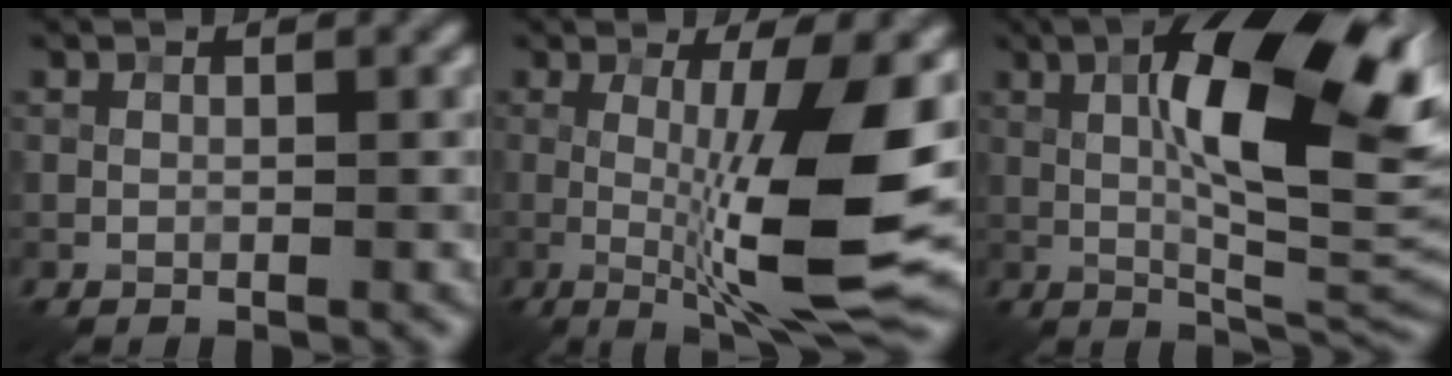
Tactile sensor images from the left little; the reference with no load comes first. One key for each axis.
{"total": 11.5, "fx": -0.8, "fy": 2.4, "fz": 11.3, "tx": -0.179, "ty": -0.014, "tz": -0.009}
{"total": 13.9, "fx": 2.6, "fy": 4.5, "fz": 12.9, "tx": -0.183, "ty": 0.011, "tz": 0.035}